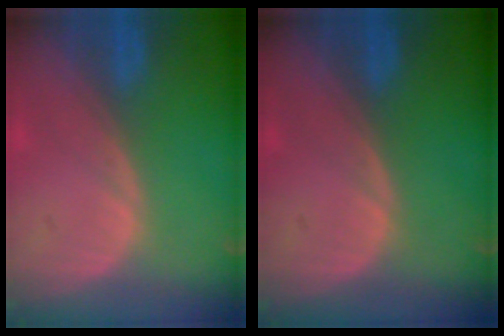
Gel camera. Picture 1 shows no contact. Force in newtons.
{"total": 0.0}